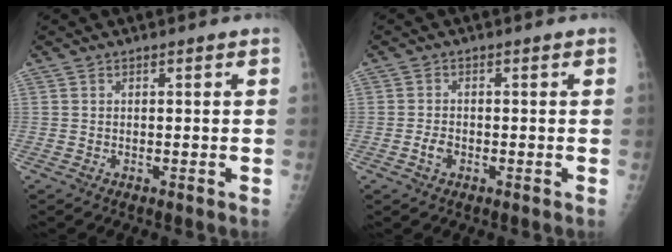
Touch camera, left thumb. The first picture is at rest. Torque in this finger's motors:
{"motor_torque": [-0.55, 0.13, -0.20, -0.13, 0.03]}